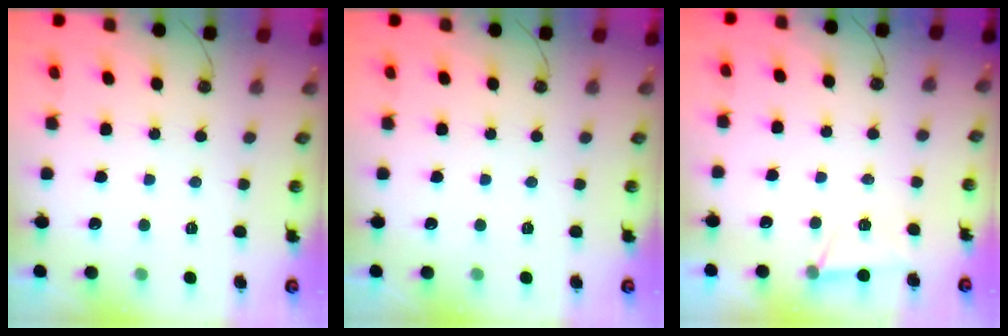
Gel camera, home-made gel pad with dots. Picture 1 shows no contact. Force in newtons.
{"total": 0.0}
{"total": 5.6, "press": 3.2, "slide": 4.6}